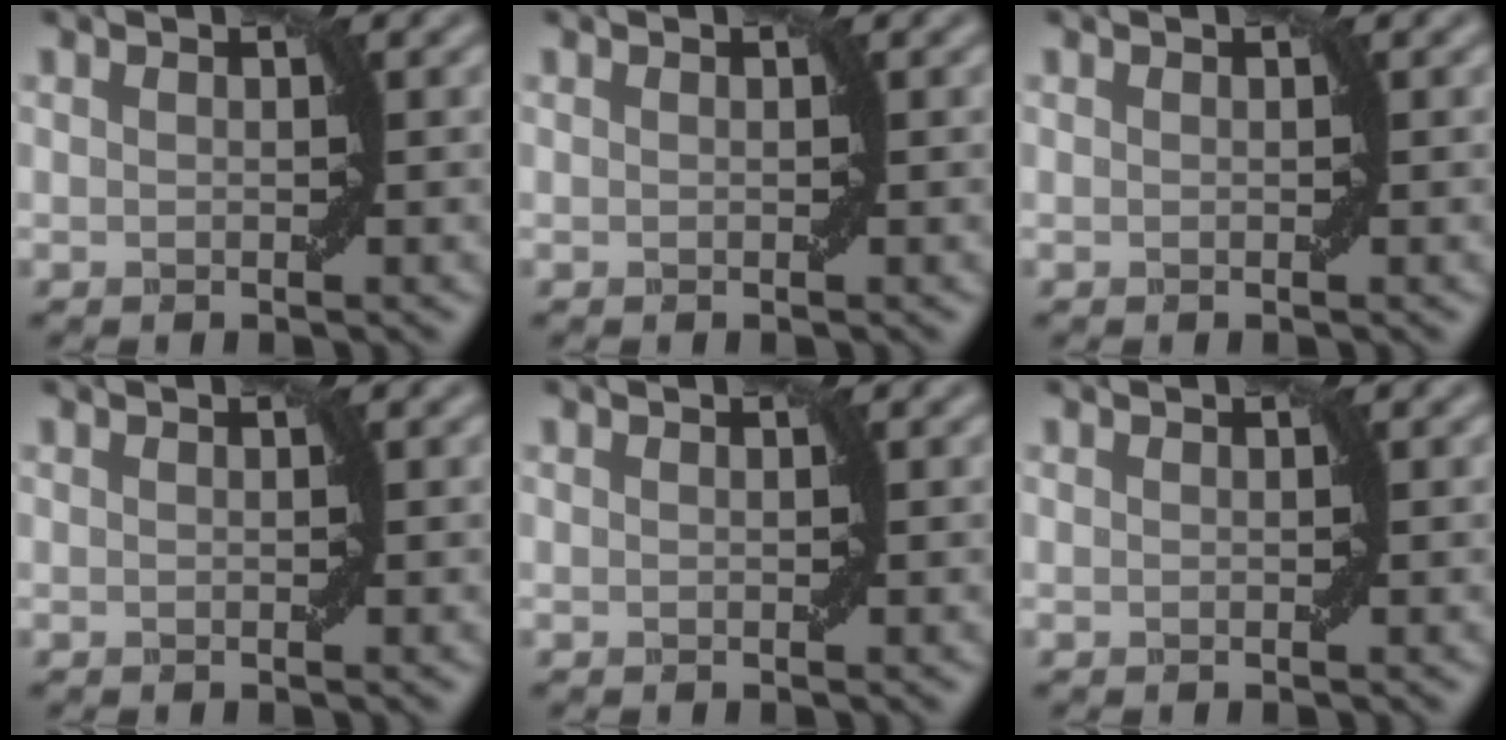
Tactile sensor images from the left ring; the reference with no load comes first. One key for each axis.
{"total": 0.0}
{"total": 0.0}
{"total": 0.0}
{"total": 0.0}
{"total": 0.0}